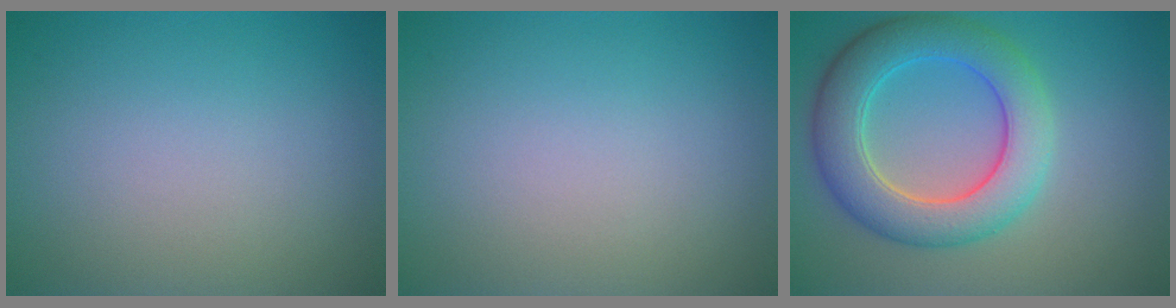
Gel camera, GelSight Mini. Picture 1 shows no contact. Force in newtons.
{"total": 0.0}
{"total": 7.0, "press": 7.0, "slide": 0.3}